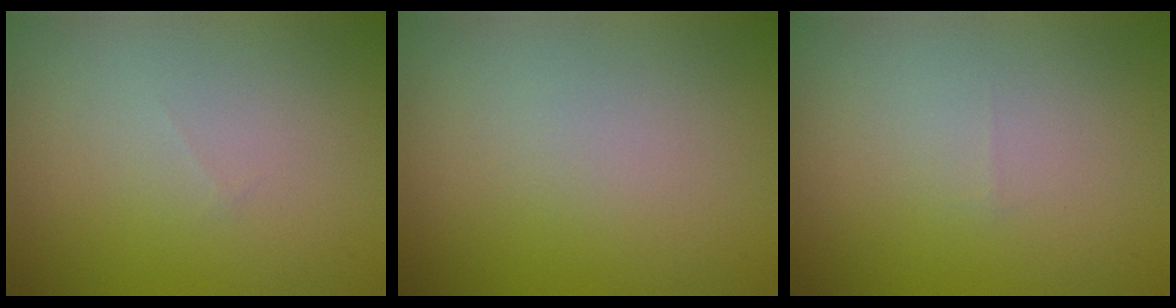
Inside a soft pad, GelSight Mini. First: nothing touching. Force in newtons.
{"total": 0.0}
{"total": 0.0}